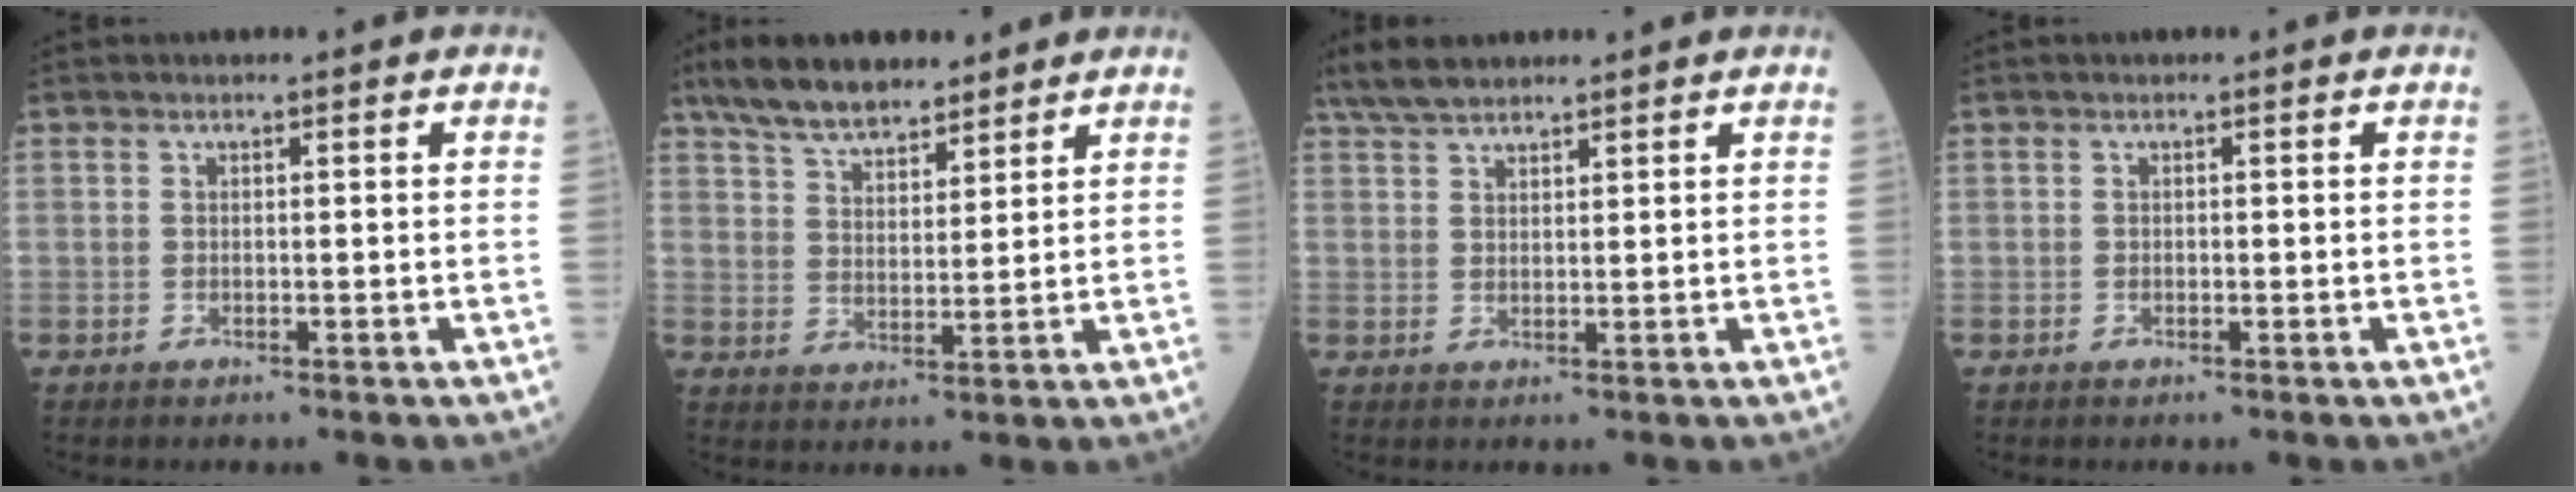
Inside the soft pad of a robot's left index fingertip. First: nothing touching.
{"total": 10.2, "force": [8.4, 3.1, 4.8], "torque": [-0.088, 0.020, 0.152]}
{"total": 5.8, "force": [5.0, 1.3, 2.5], "torque": [-0.056, 0.026, 0.096]}
{"total": 0.0}